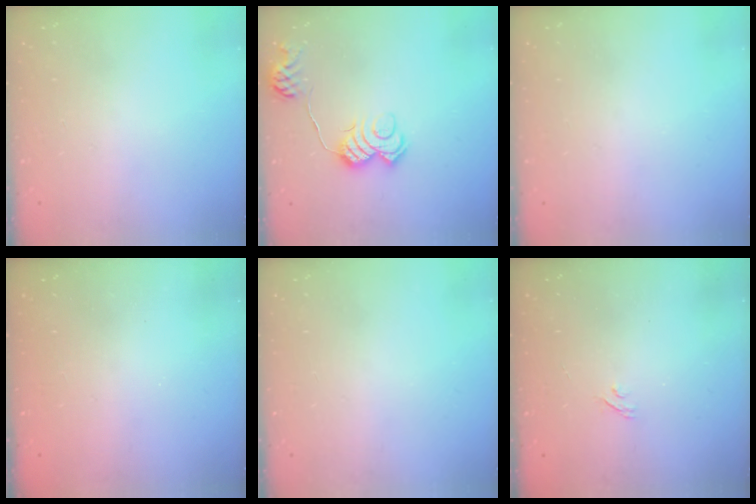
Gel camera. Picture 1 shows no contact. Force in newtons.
{"total": 11.4, "press": 11.4, "slide": 0.5}
{"total": 0.0}
{"total": 2.4, "press": 2.2, "slide": 0.8}
{"total": 0.0}
{"total": 2.2, "press": 1.9, "slide": 1.1}